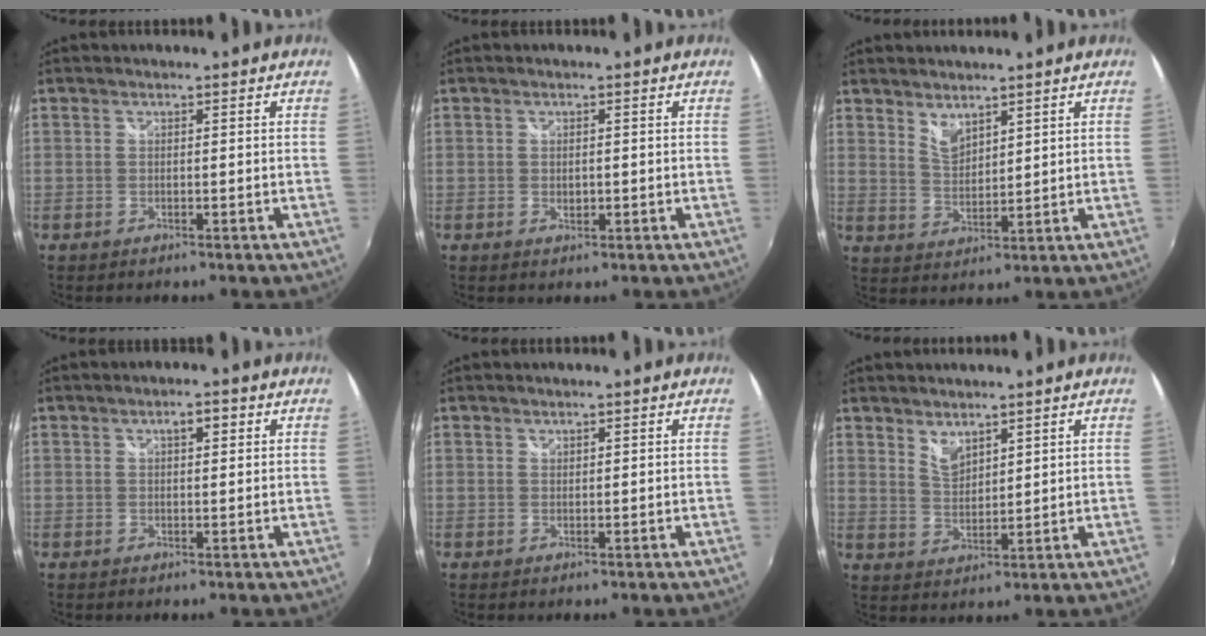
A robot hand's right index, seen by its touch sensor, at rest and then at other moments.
{"total": 1.3, "force": [-0.1, 0.9, 0.9], "torque": [-0.014, -0.001, -0.001]}
{"total": 4.2, "force": [3.6, 1.6, 1.7], "torque": [-0.025, -0.006, 0.065]}
{"total": 2.4, "force": [1.0, 1.0, 2.0], "torque": [-0.029, 0.008, 0.014]}
{"total": 0.5, "force": [0.5, 0.2, 0.0], "torque": [0.002, 0.000, 0.010]}
{"total": 4.1, "force": [3.4, 1.6, 1.6], "torque": [-0.024, -0.005, 0.061]}